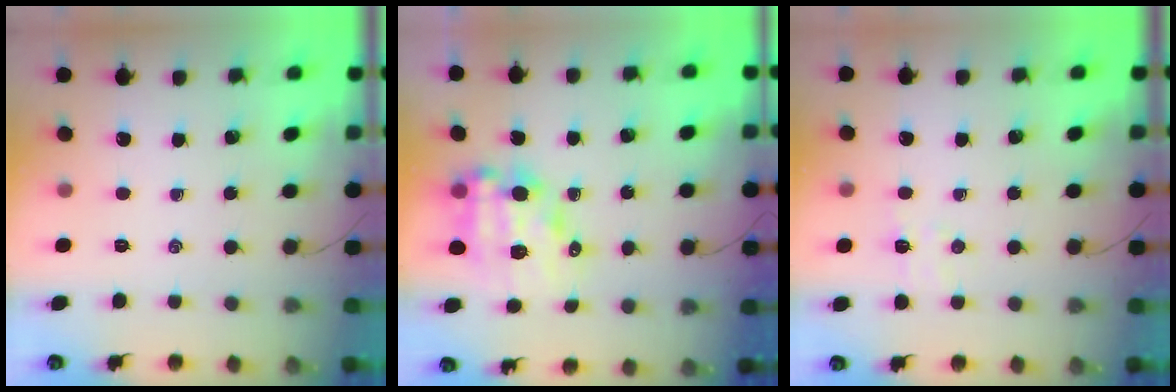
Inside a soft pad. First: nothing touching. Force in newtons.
{"total": 10.7, "press": 10.4, "slide": 2.7}
{"total": 5.4, "press": 5.3, "slide": 1.0}